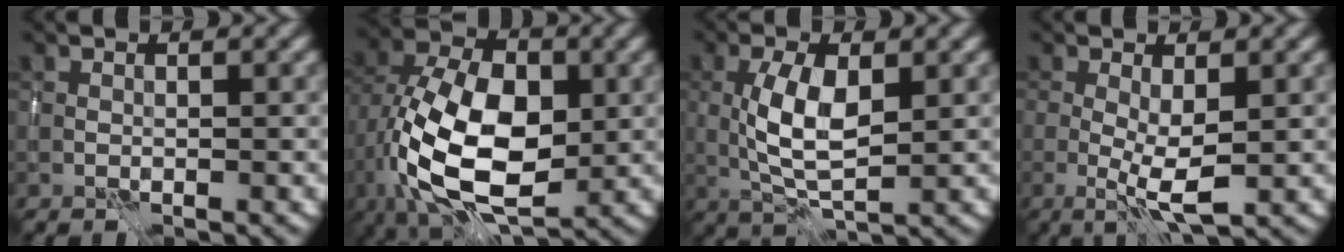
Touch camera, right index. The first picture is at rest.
{"total": 13.4, "force": [-2.4, 7.7, 10.6], "torque": [-0.202, -0.002, -0.047]}
{"total": 5.1, "force": [0.4, 2.1, 4.6], "torque": [-0.097, -0.002, 0.008]}
{"total": 3.4, "force": [-0.4, 0.7, 3.3], "torque": [-0.061, -0.011, -0.009]}